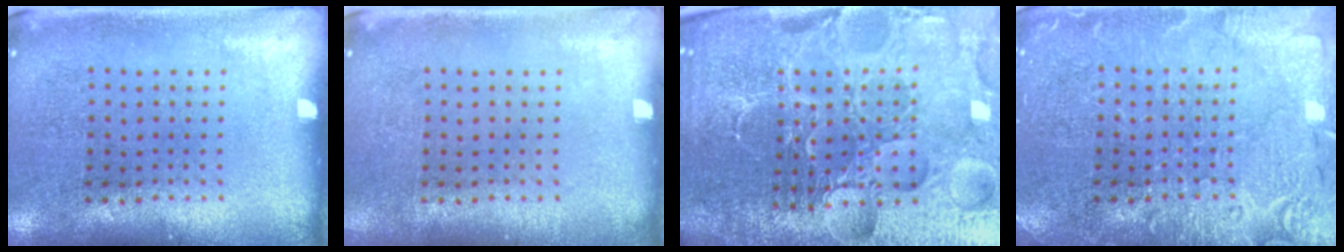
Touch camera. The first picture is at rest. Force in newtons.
{"total": 0.0}
{"total": 6.7, "press": 5.9, "slide": 3.2}
{"total": 4.5, "press": 4.5, "slide": 0.7}